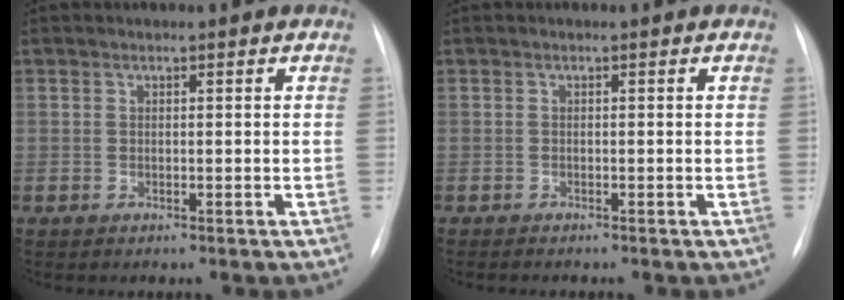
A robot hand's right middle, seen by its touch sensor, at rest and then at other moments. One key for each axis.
{"total": 0.9, "fx": -0.9, "fy": 0.1, "fz": 0.3, "tx": -0.010, "ty": -0.003, "tz": -0.012}